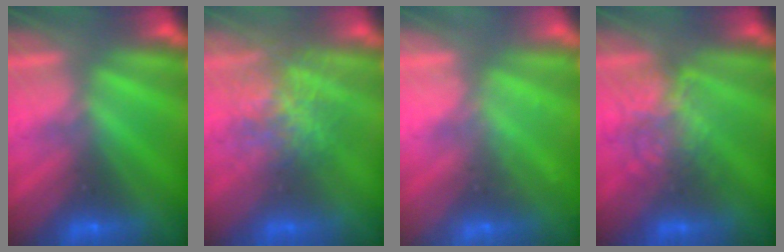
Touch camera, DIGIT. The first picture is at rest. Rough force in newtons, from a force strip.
{"total": 3.5}
{"total": 2.3}
{"total": 2.1}